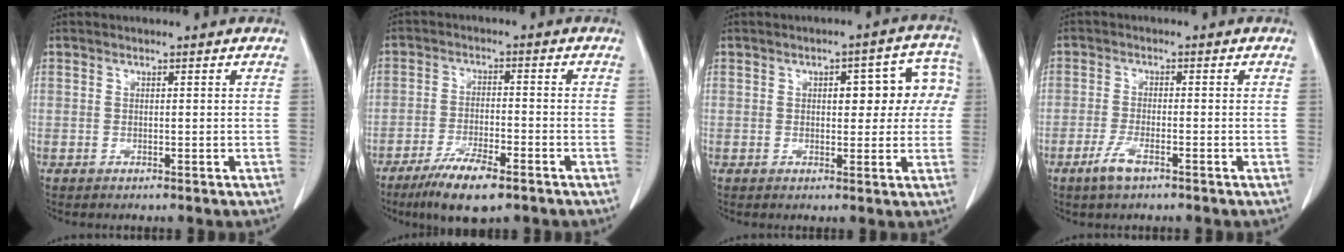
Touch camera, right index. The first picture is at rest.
{"total": 8.6, "force": [-5.8, 1.6, 6.1], "torque": [-0.107, -0.015, -0.099]}
{"total": 8.5, "force": [1.5, 3.8, 7.4], "torque": [-0.076, 0.037, 0.017]}
{"total": 3.5, "force": [-2.2, 0.7, 2.6], "torque": [-0.055, -0.004, -0.041]}